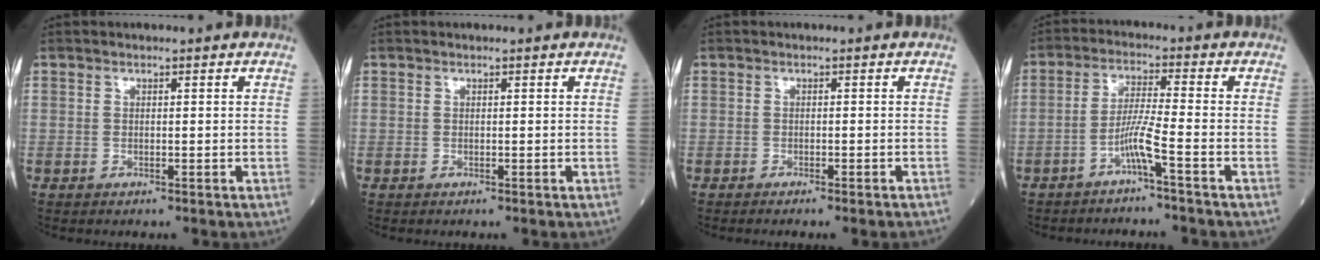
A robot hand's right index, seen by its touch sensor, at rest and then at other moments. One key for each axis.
{"total": 0.0}
{"total": 2.9, "fx": -2.5, "fy": -0.2, "fz": 1.5, "tx": -0.015, "ty": -0.001, "tz": -0.031}
{"total": 4.5, "fx": -2.6, "fy": -0.9, "fz": 3.6, "tx": -0.071, "ty": 0.008, "tz": -0.055}